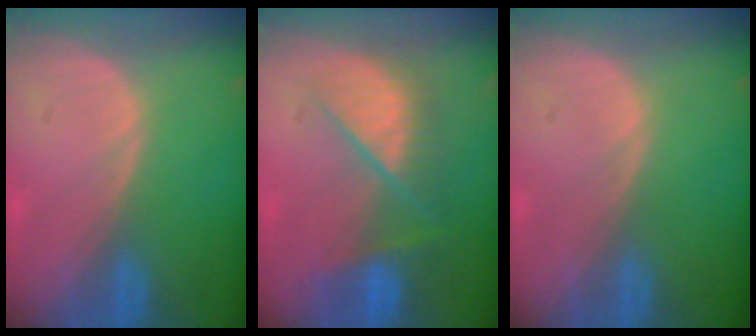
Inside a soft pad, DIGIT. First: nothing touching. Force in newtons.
{"total": 8.6, "press": 7.9, "slide": 3.4}
{"total": 0.0}